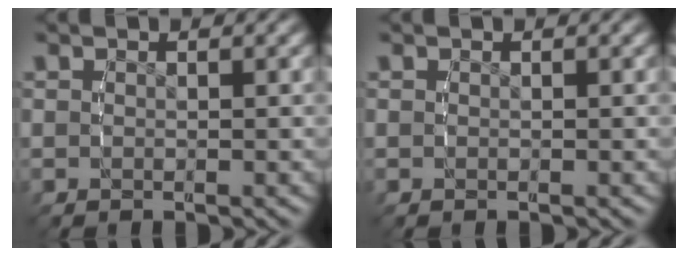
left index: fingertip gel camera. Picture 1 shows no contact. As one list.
[{"total": 0.0}]